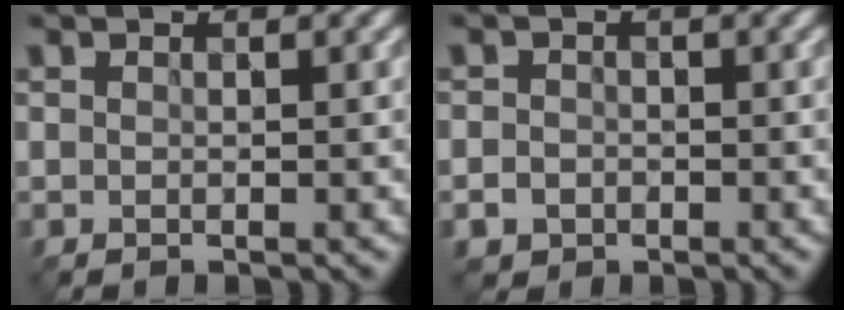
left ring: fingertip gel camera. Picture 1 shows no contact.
{"total": 1.9, "force": [-0.8, 1.6, 0.5], "torque": [0.002, -0.004, -0.017]}